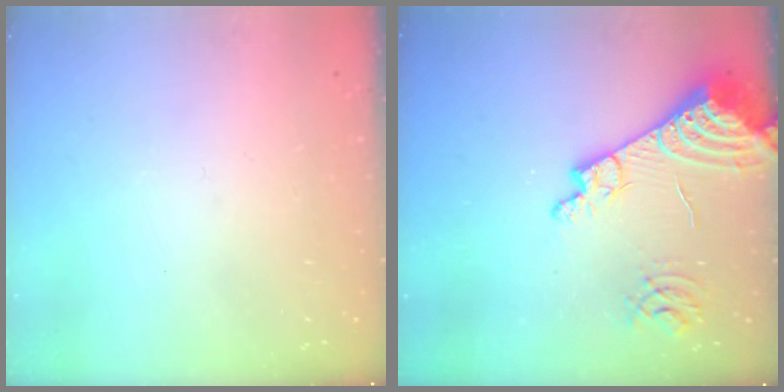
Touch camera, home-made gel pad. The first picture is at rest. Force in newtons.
{"total": 14.2, "press": 14.1, "slide": 1.9}